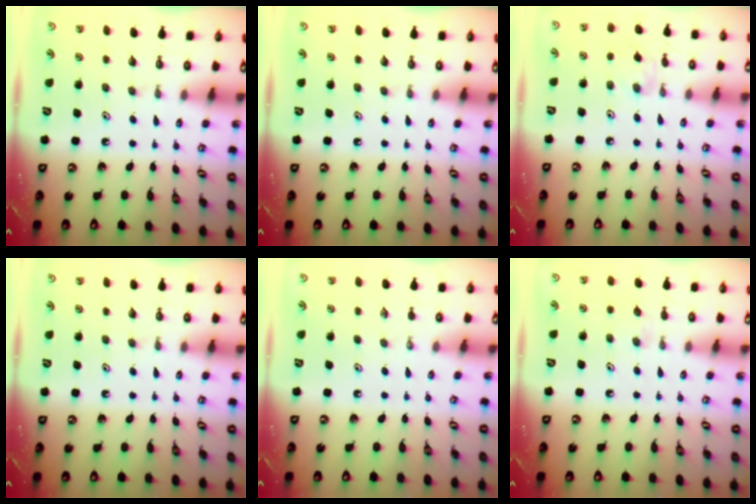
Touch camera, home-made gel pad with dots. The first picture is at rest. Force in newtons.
{"total": 0.0}
{"total": 1.7, "press": 1.6, "slide": 0.4}
{"total": 0.0}
{"total": 0.0}
{"total": 3.9, "press": 3.9, "slide": 0.6}